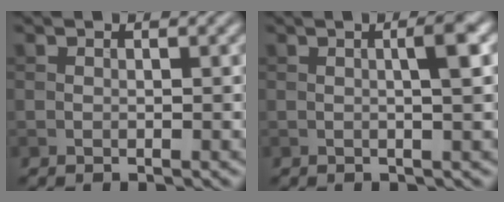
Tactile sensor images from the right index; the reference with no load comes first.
{"total": 2.8, "force": [0.3, 0.5, 2.7], "torque": [-0.038, 0.009, 0.001]}